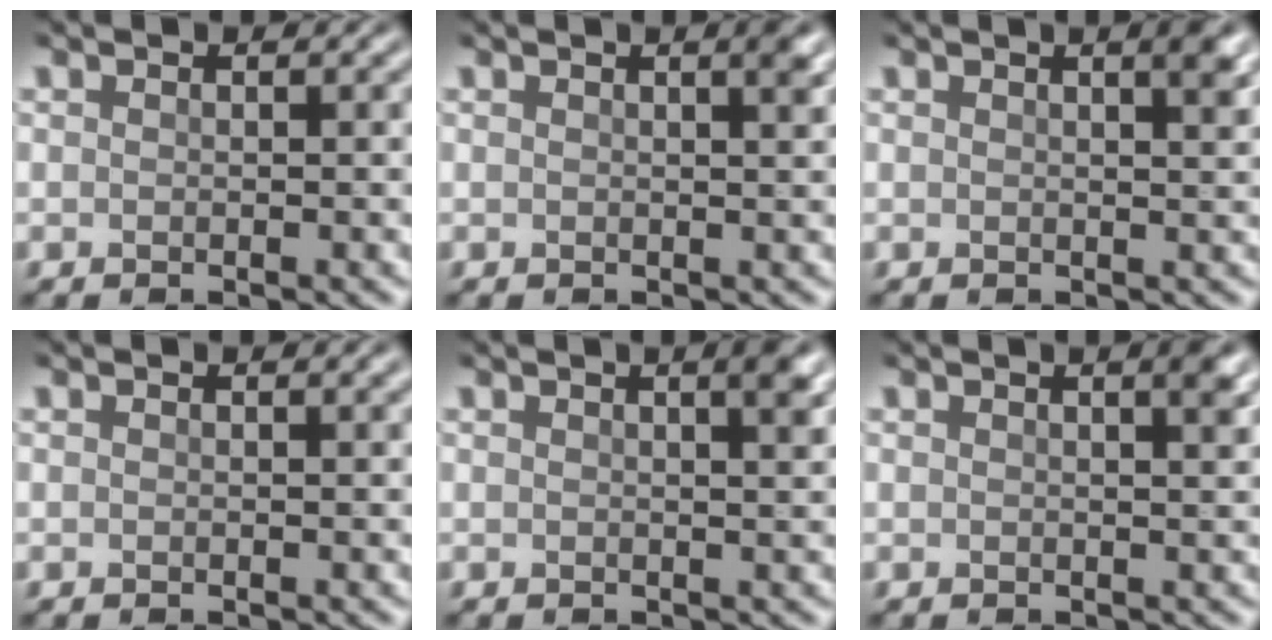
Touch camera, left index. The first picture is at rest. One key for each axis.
{"total": 2.0, "fx": 1.0, "fy": 0.6, "fz": 1.6, "tx": -0.011, "ty": 0.007, "tz": 0.008}
{"total": 2.7, "fx": 1.3, "fy": 0.9, "fz": 2.2, "tx": -0.010, "ty": 0.010, "tz": 0.008}
{"total": 0.8, "fx": 0.4, "fy": 0.2, "fz": 0.6, "tx": -0.005, "ty": 0.005, "tz": 0.006}
{"total": 3.0, "fx": 1.4, "fy": 1.0, "fz": 2.5, "tx": -0.010, "ty": 0.013, "tz": 0.003}
{"total": 2.3, "fx": 1.1, "fy": 0.7, "fz": 1.9, "tx": -0.011, "ty": 0.008, "tz": 0.007}